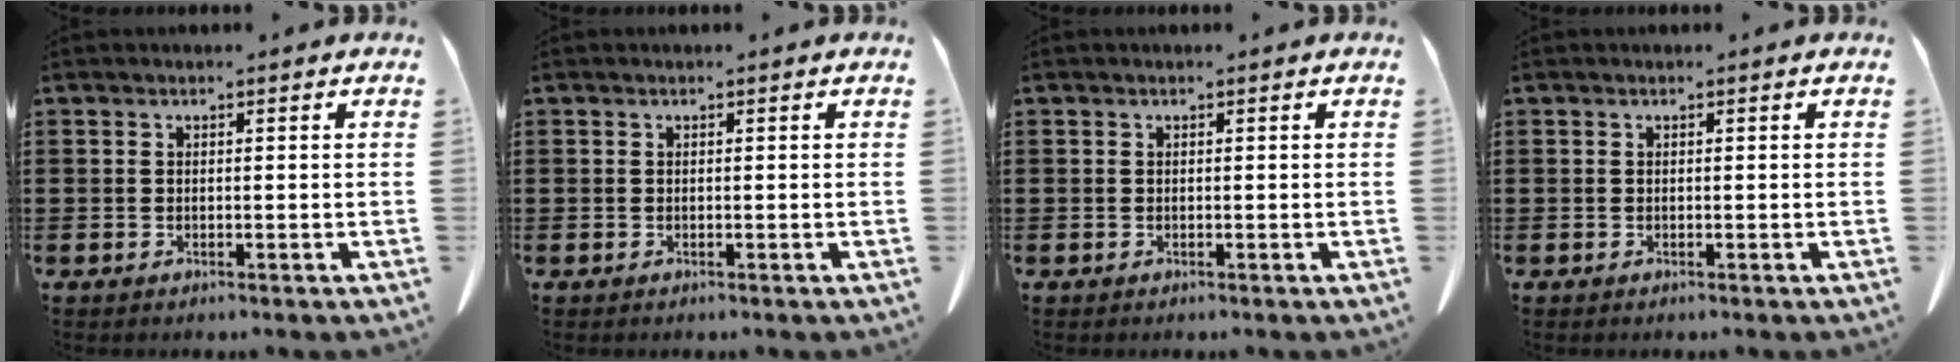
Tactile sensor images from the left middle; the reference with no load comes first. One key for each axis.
{"total": 0.0}
{"total": 0.0}
{"total": 0.0}